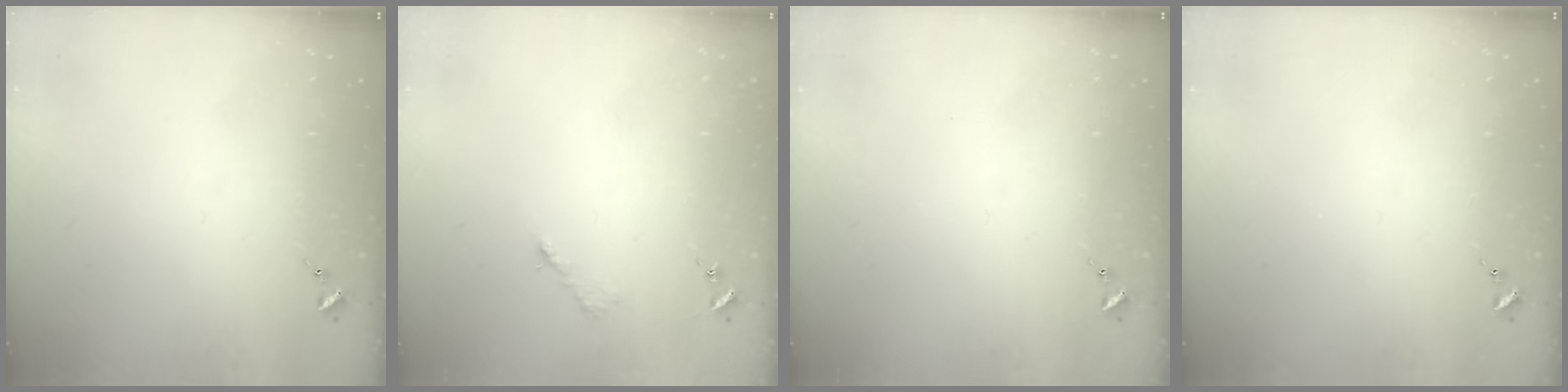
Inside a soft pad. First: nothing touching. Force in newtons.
{"total": 2.6, "press": 2.6, "slide": 0.4}
{"total": 0.0}
{"total": 0.0}